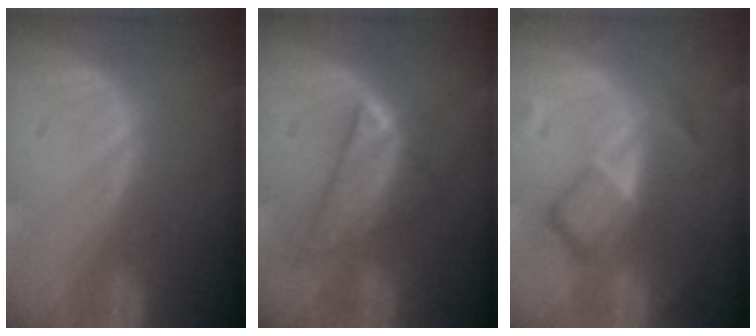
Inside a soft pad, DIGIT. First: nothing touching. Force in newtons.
{"total": 5.9, "press": 5.9, "slide": 0.1}
{"total": 6.9, "press": 5.9, "slide": 3.6}